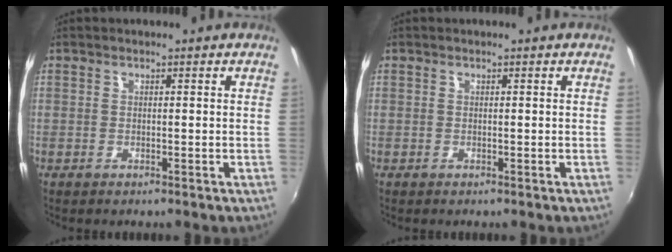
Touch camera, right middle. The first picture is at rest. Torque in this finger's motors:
{"motor_torque": [-0.04, 0.10, -0.01, 0.00]}